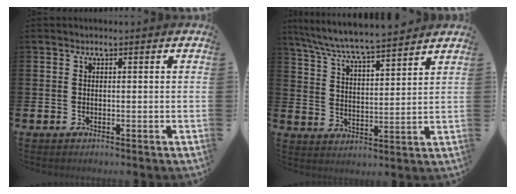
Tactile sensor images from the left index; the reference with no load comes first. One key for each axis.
{"total": 7.2, "fx": 7.0, "fy": 0.1, "fz": 1.7, "tx": -0.063, "ty": -0.046, "tz": 0.123}